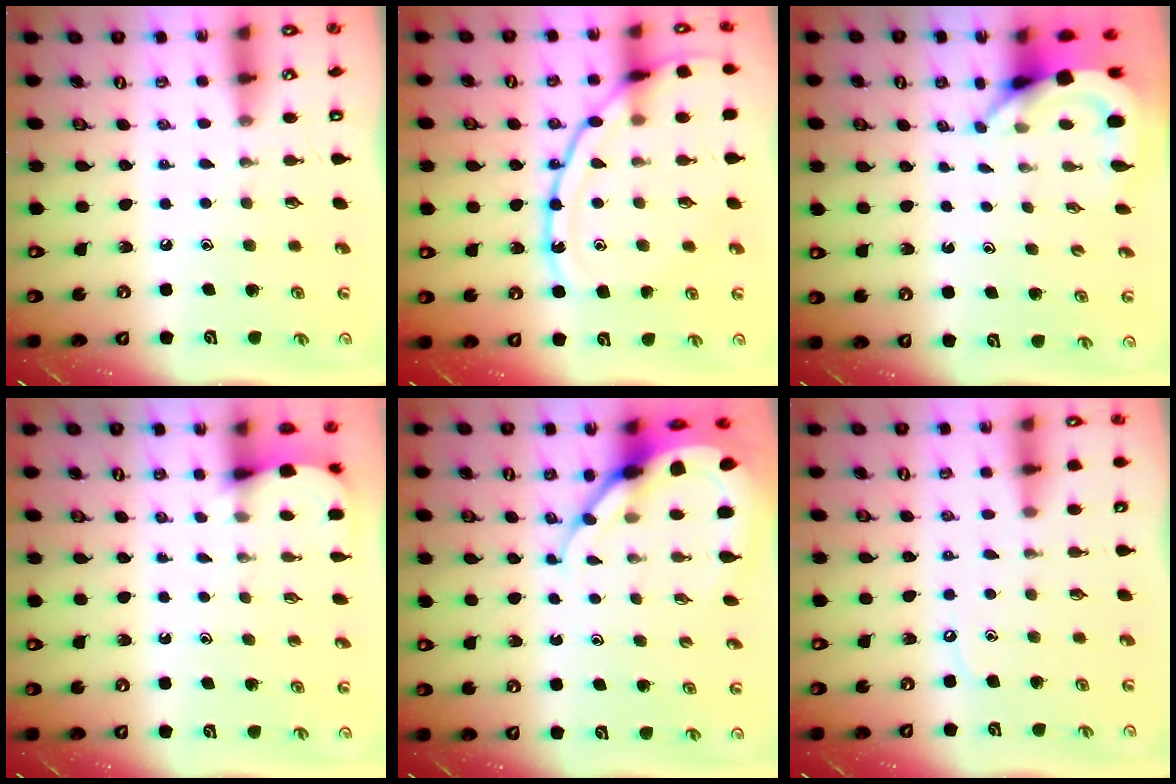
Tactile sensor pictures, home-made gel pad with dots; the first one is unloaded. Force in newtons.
{"total": 15.7, "press": 15.7, "slide": 1.3}
{"total": 5.4, "press": 5.4, "slide": 0.4}
{"total": 2.5, "press": 2.5, "slide": 0.2}
{"total": 7.9, "press": 7.9, "slide": 0.9}
{"total": 3.4, "press": 3.4, "slide": 0.5}